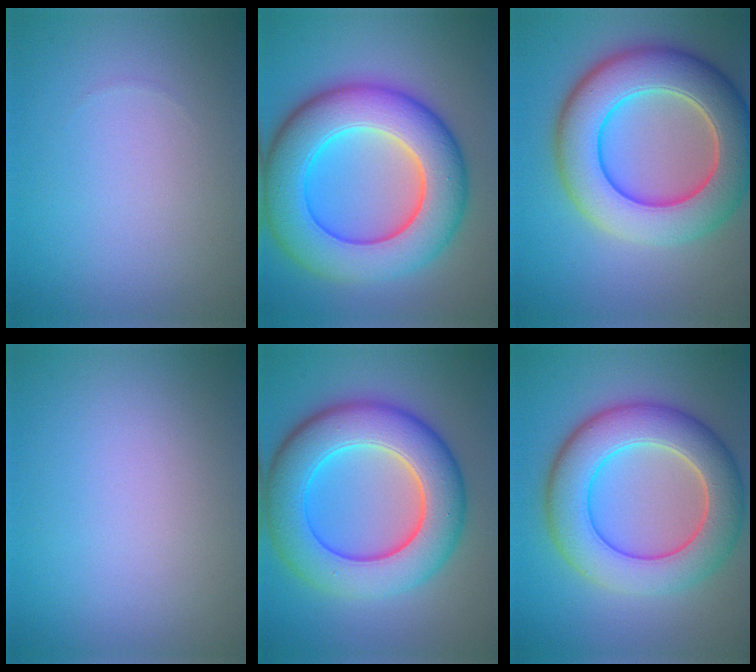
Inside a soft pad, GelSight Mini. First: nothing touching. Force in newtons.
{"total": 12.2, "press": 12.2, "slide": 0.2}
{"total": 10.8, "press": 10.8, "slide": 0.4}
{"total": 0.0}
{"total": 10.6, "press": 10.6, "slide": 0.2}
{"total": 9.0, "press": 9.0, "slide": 0.5}